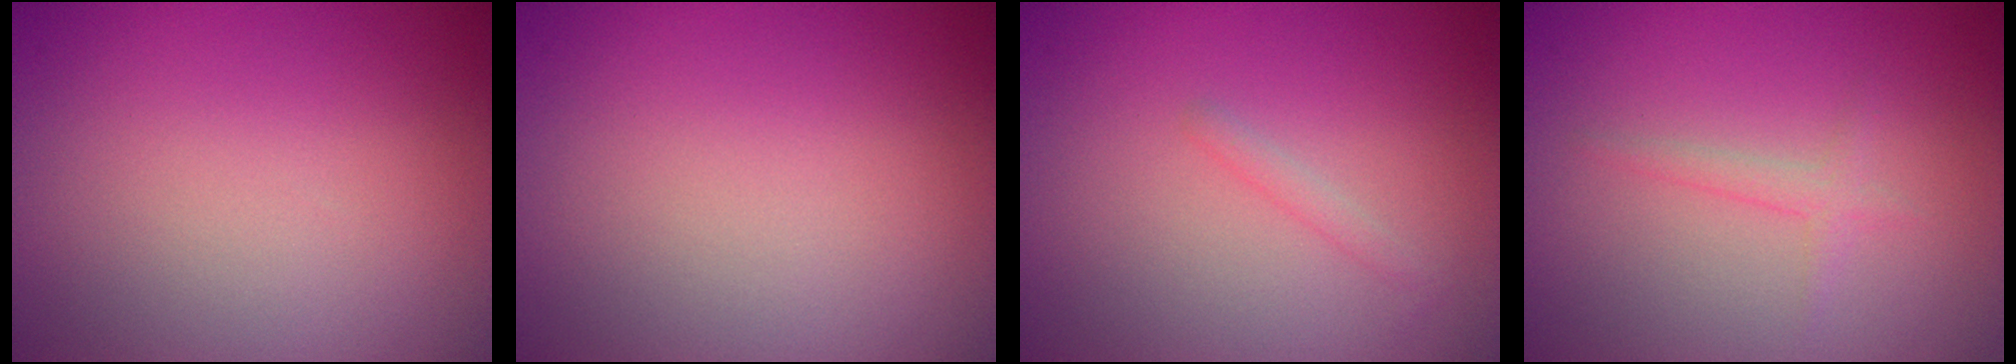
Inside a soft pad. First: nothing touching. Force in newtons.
{"total": 0.0}
{"total": 0.9, "press": 0.9, "slide": 0.0}
{"total": 1.2, "press": 1.2, "slide": 0.1}